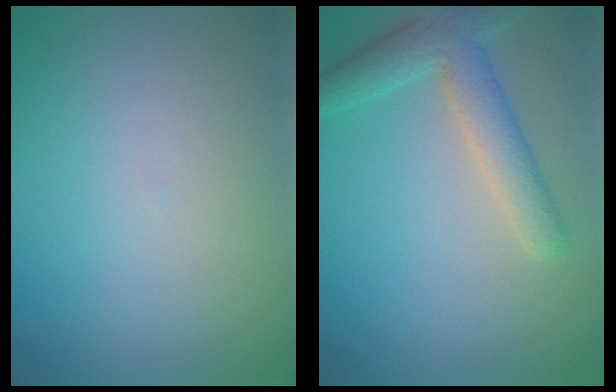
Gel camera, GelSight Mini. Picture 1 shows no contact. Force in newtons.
{"total": 4.5, "press": 4.5, "slide": 0.3}